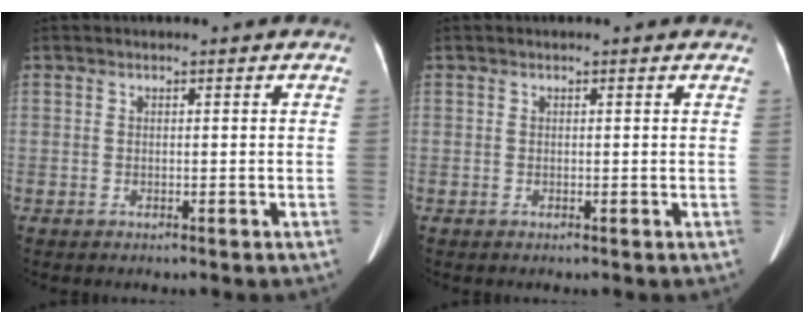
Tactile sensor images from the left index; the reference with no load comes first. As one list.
[{"total": 0.5, "force": [0.5, 0.1, 0.2], "torque": [-0.005, 0.000, 0.001]}]